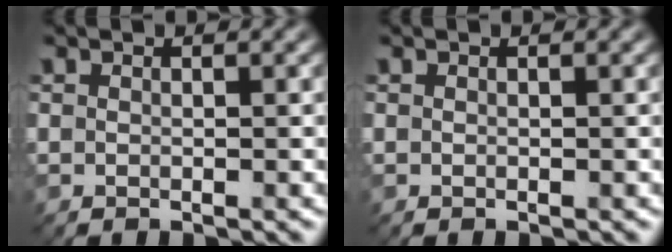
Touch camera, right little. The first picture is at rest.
{"total": 0.0}